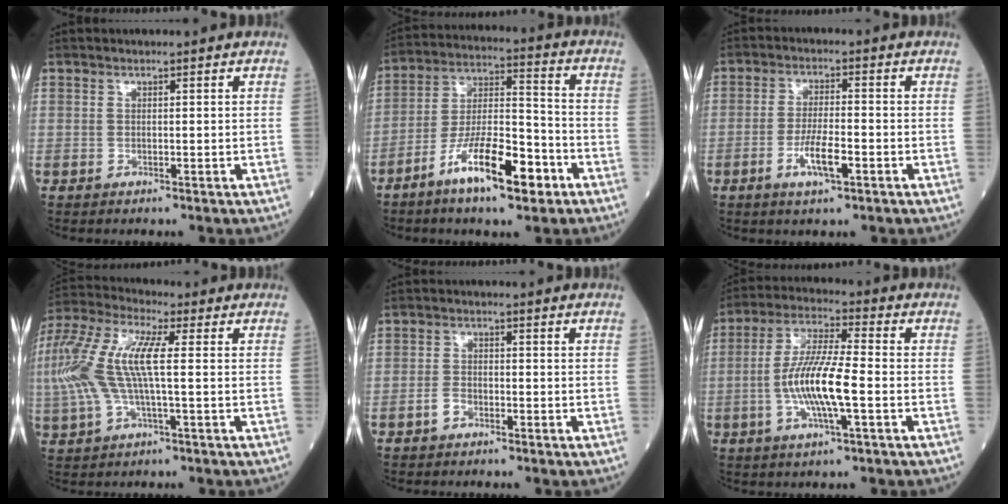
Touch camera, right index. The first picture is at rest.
{"total": 12.8, "force": [-7.1, 3.1, 10.2], "torque": [-0.192, 0.002, -0.122]}
{"total": 5.4, "force": [-2.3, 1.1, 4.8], "torque": [-0.093, -0.003, -0.040]}
{"total": 14.7, "force": [0.9, 4.1, 14.1], "torque": [-0.334, 0.022, 0.013]}
{"total": 2.2, "force": [-1.2, 1.3, 1.2], "torque": [-0.024, 0.004, -0.022]}
{"total": 11.1, "force": [-2.3, 1.4, 10.8], "torque": [-0.214, 0.000, -0.047]}